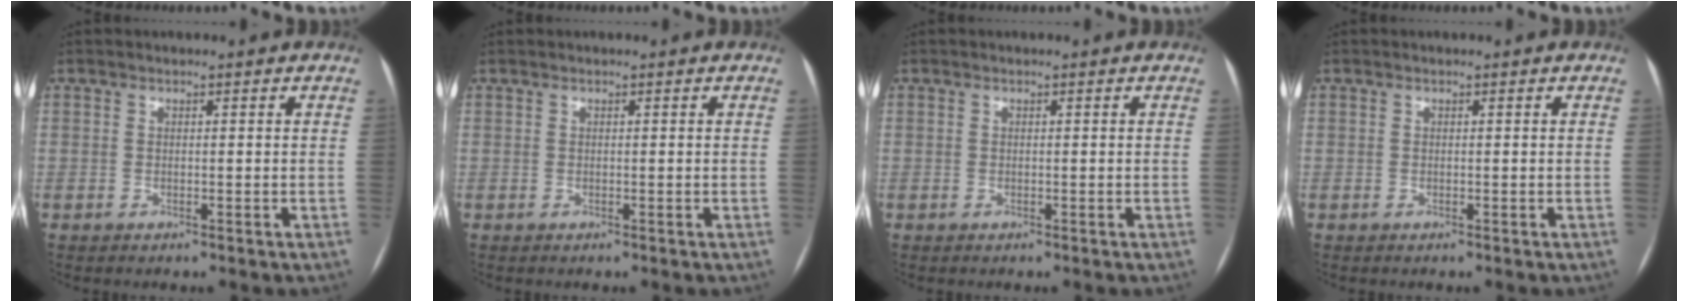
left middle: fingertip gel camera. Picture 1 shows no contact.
{"total": 0.0}
{"total": 0.0}
{"total": 0.0}